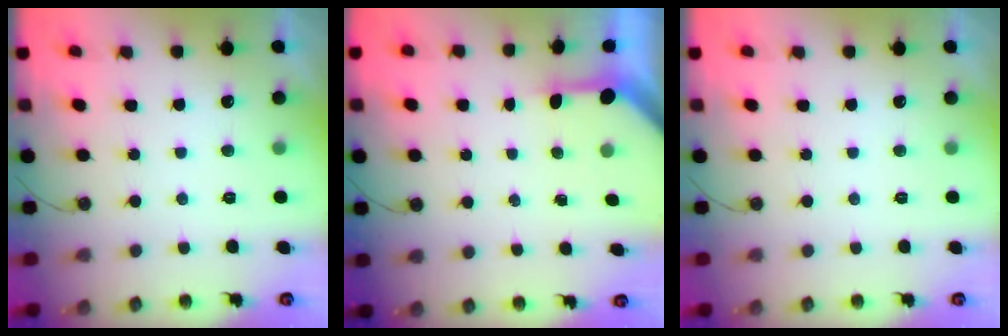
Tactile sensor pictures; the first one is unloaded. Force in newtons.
{"total": 3.2, "press": 3.2, "slide": 0.2}
{"total": 0.0}